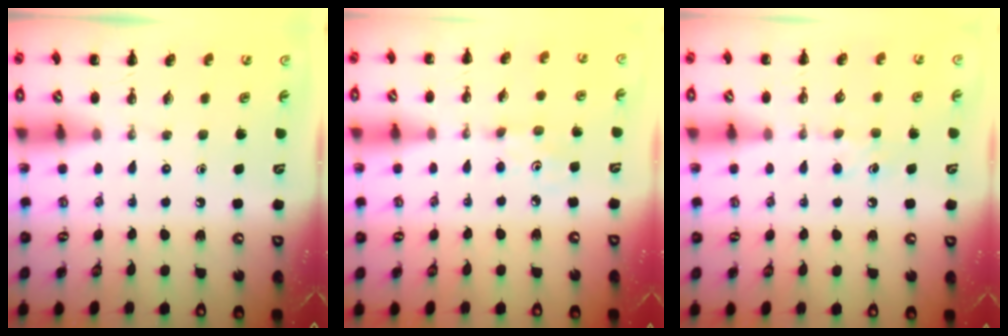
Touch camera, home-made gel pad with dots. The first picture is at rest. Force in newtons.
{"total": 2.7, "press": 2.7, "slide": 0.3}
{"total": 4.9, "press": 4.6, "slide": 1.5}